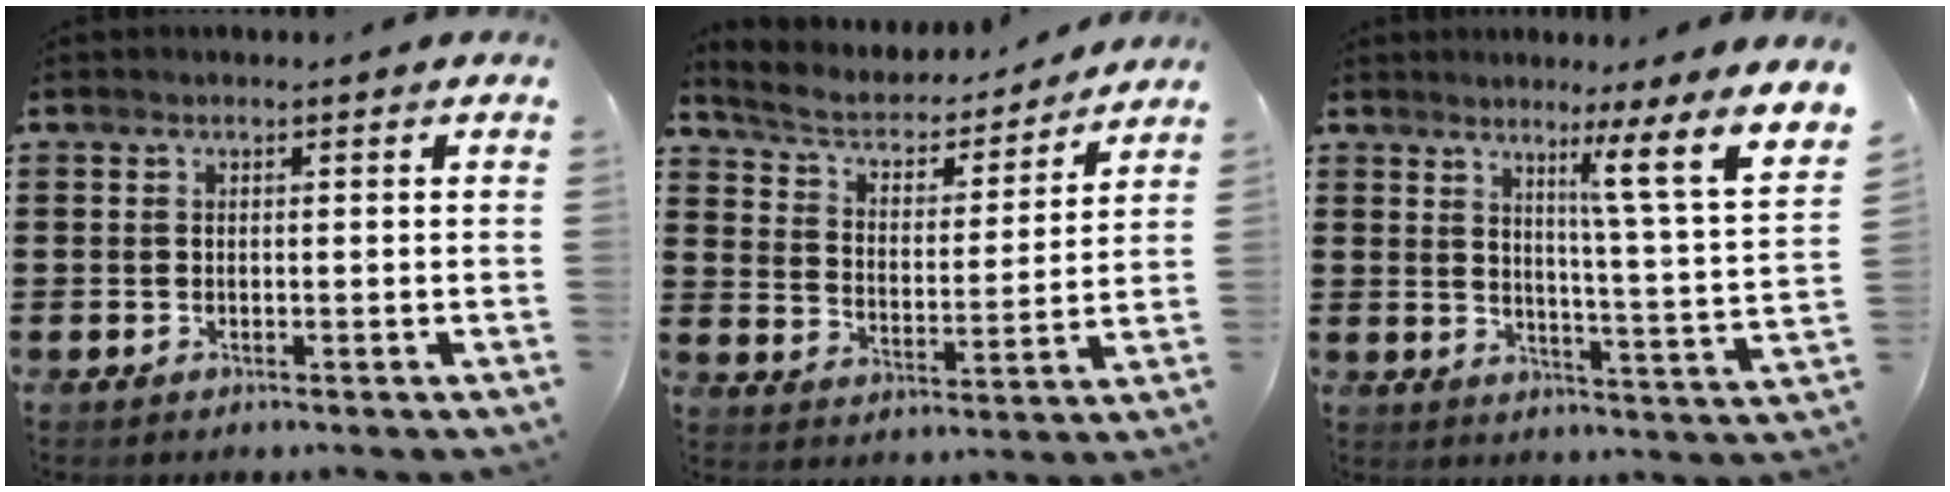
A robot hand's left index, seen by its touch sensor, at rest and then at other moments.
{"total": 4.7, "force": [4.1, 1.6, 1.6], "torque": [-0.054, -0.025, 0.062]}
{"total": 7.4, "force": [5.1, -1.9, 5.0], "torque": [-0.075, -0.065, 0.064]}